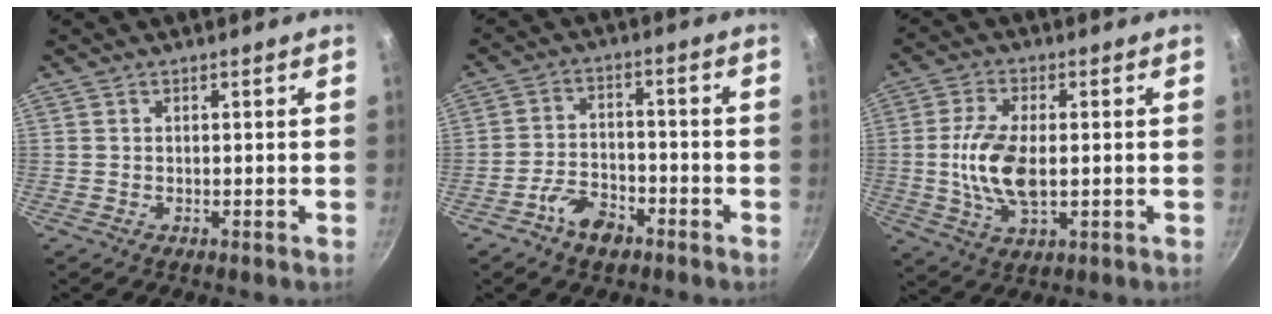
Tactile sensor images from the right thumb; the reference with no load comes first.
{"total": 7.0, "force": [-4.4, 3.9, 3.8], "torque": [-0.058, 0.036, -0.082]}
{"total": 10.7, "force": [-0.3, 5.4, 9.2], "torque": [-0.181, 0.000, -0.008]}